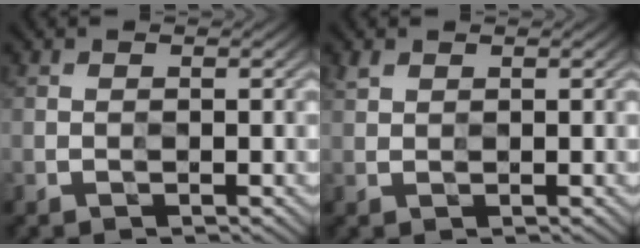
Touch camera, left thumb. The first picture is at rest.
{"total": 1.4, "force": [1.2, 0.6, 0.0], "torque": [-0.003, 0.003, 0.028]}